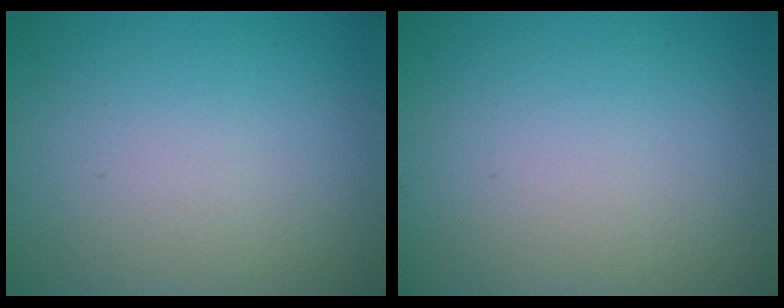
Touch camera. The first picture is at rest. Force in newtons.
{"total": 0.0}